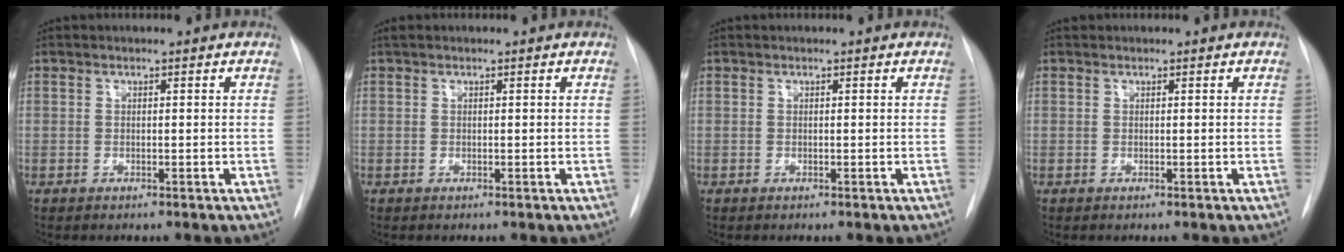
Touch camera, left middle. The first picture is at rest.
{"total": 0.5, "force": [0.4, 0.2, 0.2], "torque": [-0.013, 0.014, 0.009]}
{"total": 0.0}
{"total": 0.0}